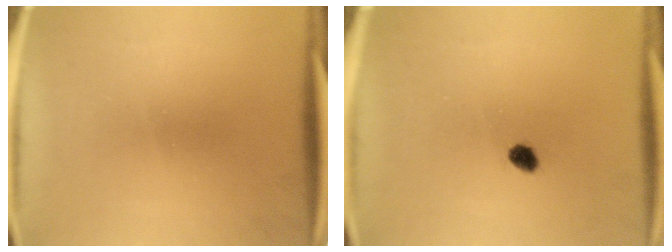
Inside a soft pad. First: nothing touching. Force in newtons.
{"total": 2.2}